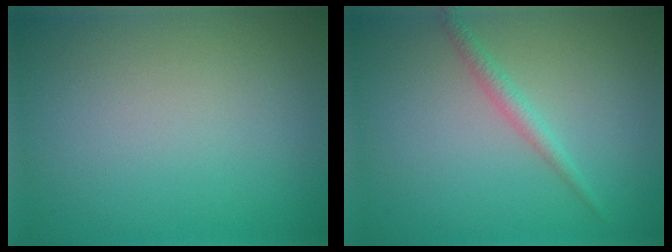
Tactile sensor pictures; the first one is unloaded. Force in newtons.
{"total": 1.5, "press": 1.5, "slide": 0.0}